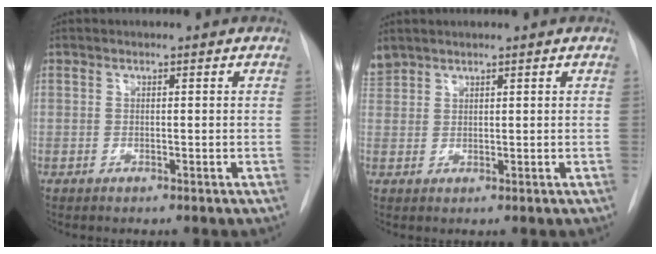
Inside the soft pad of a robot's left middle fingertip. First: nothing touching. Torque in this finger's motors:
{"motor_torque": [-0.01, 0.00, 0.00, 0.01]}